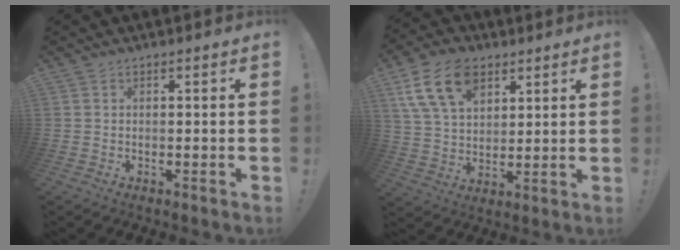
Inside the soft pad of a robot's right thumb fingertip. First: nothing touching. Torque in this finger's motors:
{"motor_torque": [0.37, 0.69, 0.97, 0.37, 0.11]}